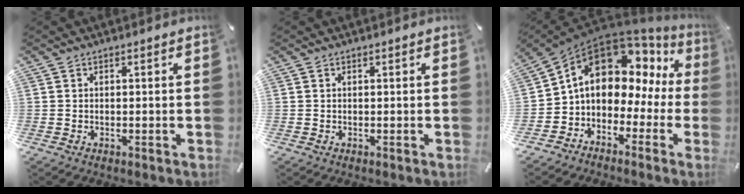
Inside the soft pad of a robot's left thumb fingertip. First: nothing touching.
{"total": 0.0}
{"total": 11.9, "force": [4.8, 8.6, 6.6], "torque": [-0.113, -0.030, 0.083]}